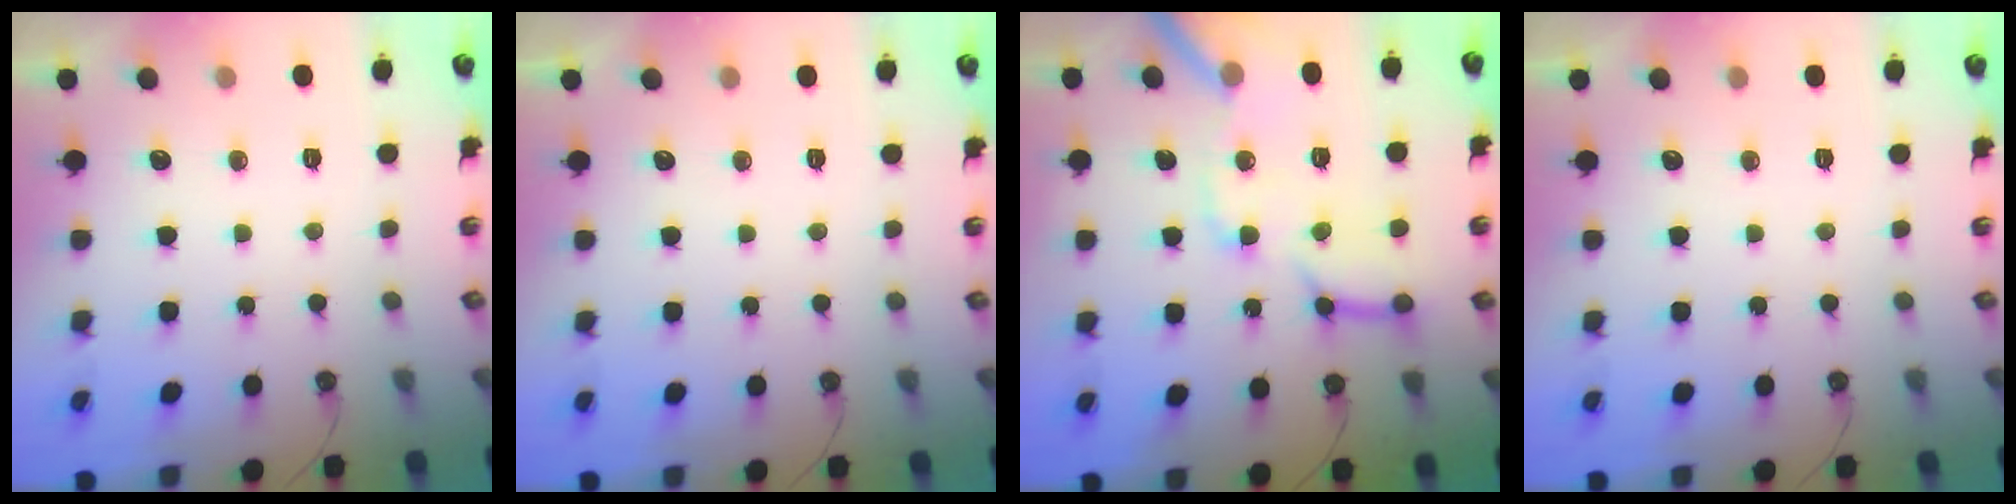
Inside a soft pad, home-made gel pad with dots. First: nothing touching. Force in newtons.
{"total": 0.0}
{"total": 18.3, "press": 18.2, "slide": 2.3}
{"total": 0.0}